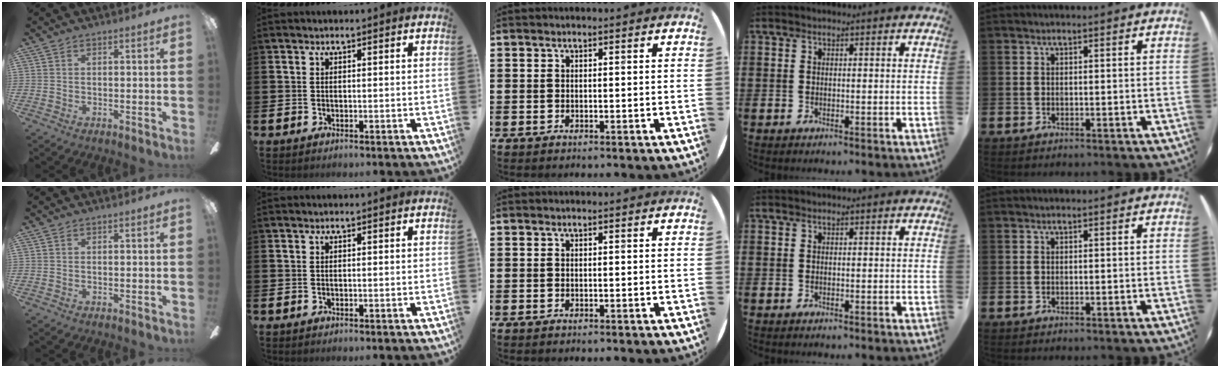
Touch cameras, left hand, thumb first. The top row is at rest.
{}